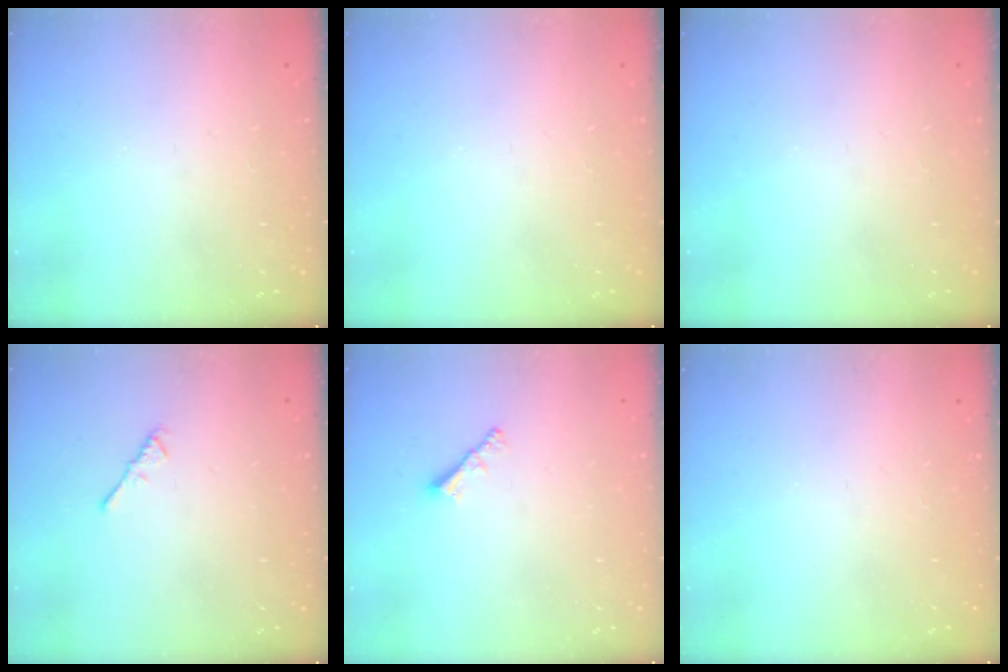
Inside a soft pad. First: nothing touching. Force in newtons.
{"total": 0.0}
{"total": 0.0}
{"total": 1.1, "press": 1.0, "slide": 0.4}
{"total": 1.9, "press": 1.8, "slide": 0.5}
{"total": 0.0}